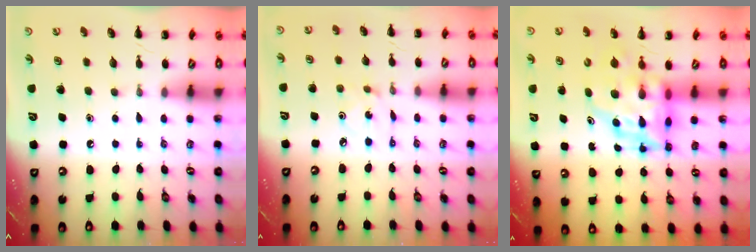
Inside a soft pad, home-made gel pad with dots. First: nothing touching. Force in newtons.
{"total": 0.8, "press": 0.8, "slide": 0.2}
{"total": 9.1, "press": 8.7, "slide": 2.8}